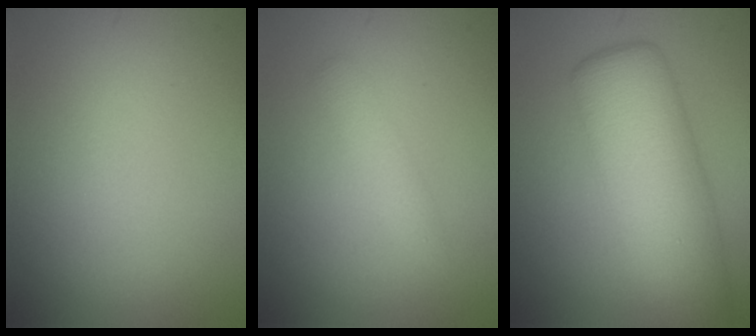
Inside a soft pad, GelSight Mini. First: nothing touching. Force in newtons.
{"total": 1.7, "press": 1.7, "slide": 0.0}
{"total": 8.8, "press": 8.7, "slide": 0.2}